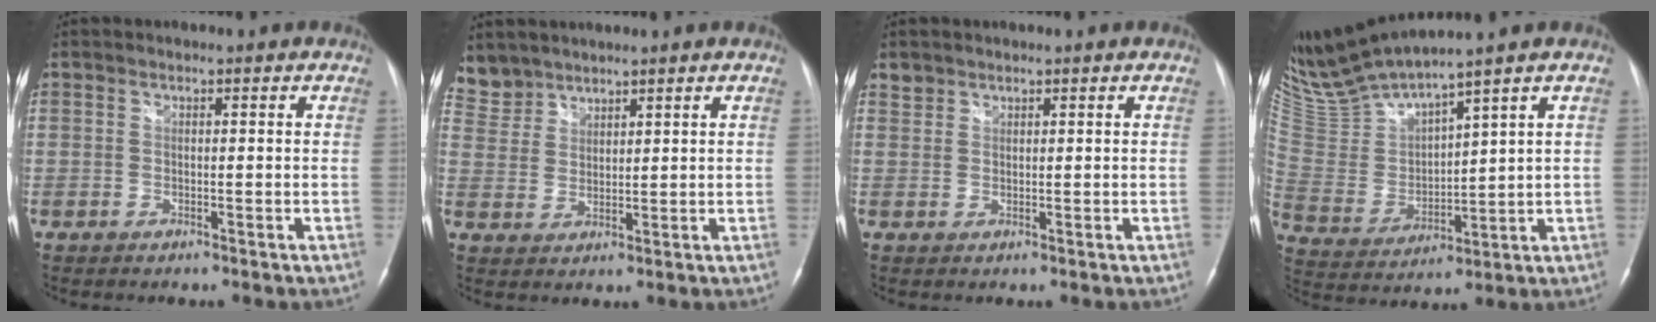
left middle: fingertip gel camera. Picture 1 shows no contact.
{"total": 5.3, "force": [4.7, 2.2, -0.4], "torque": [0.008, 0.008, 0.104]}
{"total": 1.4, "force": [1.2, 0.8, -0.2], "torque": [0.008, 0.006, 0.020]}
{"total": 13.0, "force": [11.9, -0.4, 5.3], "torque": [-0.125, -0.009, 0.250]}